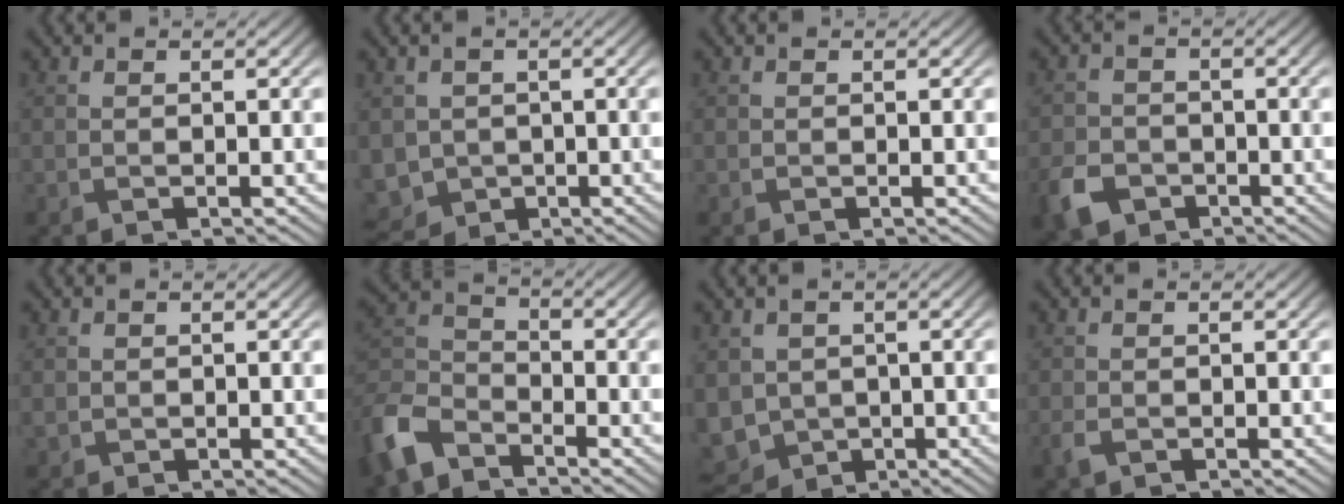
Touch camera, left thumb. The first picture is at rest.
{"total": 4.7, "force": [-0.7, 4.3, 1.7], "torque": [-0.061, -0.022, -0.019]}
{"total": 0.0}
{"total": 5.1, "force": [-2.8, 3.7, 2.2], "torque": [-0.063, -0.009, -0.062]}
{"total": 1.0, "force": [0.0, 1.0, 0.0], "torque": [-0.001, -0.005, -0.002]}
{"total": 8.2, "force": [-6.1, 4.1, 3.8], "torque": [-0.103, -0.014, -0.142]}
{"total": 6.1, "force": [-0.8, 5.2, 3.1], "torque": [-0.098, -0.020, -0.020]}
{"total": 1.4, "force": [-0.7, 0.9, 0.8], "torque": [-0.024, -0.004, -0.014]}